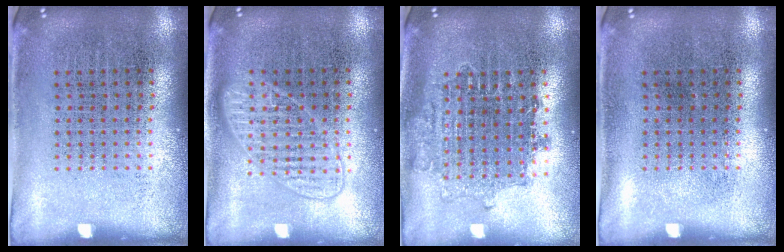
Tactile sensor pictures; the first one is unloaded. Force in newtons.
{"total": 2.5, "press": 2.4, "slide": 0.4}
{"total": 1.5, "press": 1.3, "slide": 0.8}
{"total": 0.0}